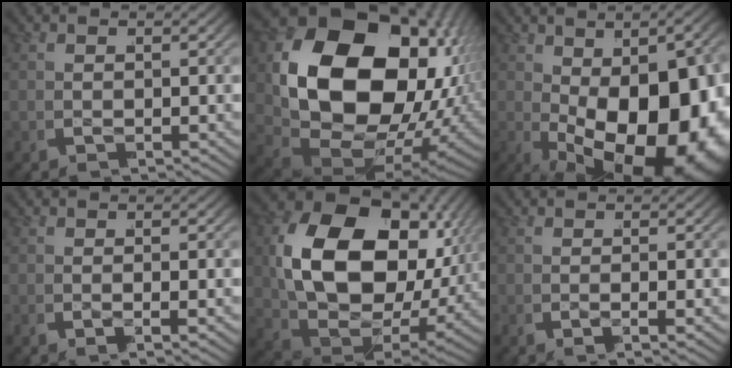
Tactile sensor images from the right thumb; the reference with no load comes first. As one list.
[{"total": 28.2, "force": [-0.9, 20.0, 19.9], "torque": [-0.397, -0.069, 0.010]}, {"total": 20.7, "force": [-4.9, 12.1, 16.0], "torque": [-0.275, -0.068, -0.042]}, {"total": 1.4, "force": [-0.5, 0.5, 1.2], "torque": [-0.026, -0.005, -0.011]}, {"total": 24.2, "force": [1.3, 16.7, 17.4], "torque": [-0.356, -0.054, 0.042]}, {"total": 1.7, "force": [-0.6, 0.6, 1.5], "torque": [-0.033, -0.004, -0.012]}]